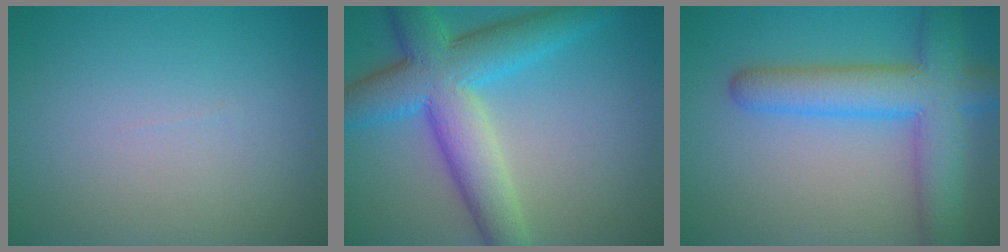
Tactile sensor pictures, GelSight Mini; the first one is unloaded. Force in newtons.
{"total": 9.0, "press": 9.0, "slide": 0.2}
{"total": 7.7, "press": 7.7, "slide": 0.5}